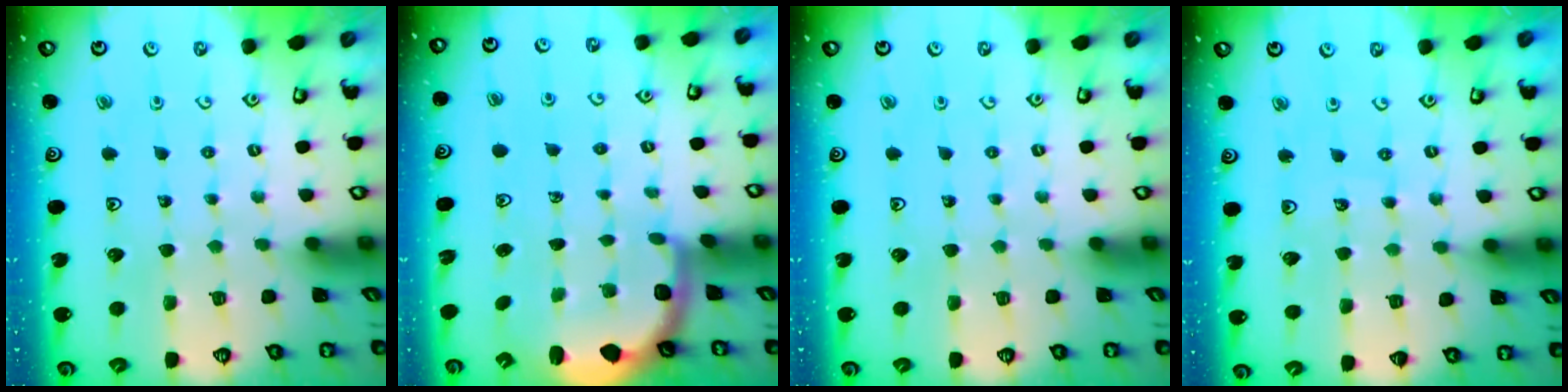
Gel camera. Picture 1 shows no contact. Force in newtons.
{"total": 2.3, "press": 2.0, "slide": 1.1}
{"total": 0.0}
{"total": 5.5, "press": 5.2, "slide": 1.8}